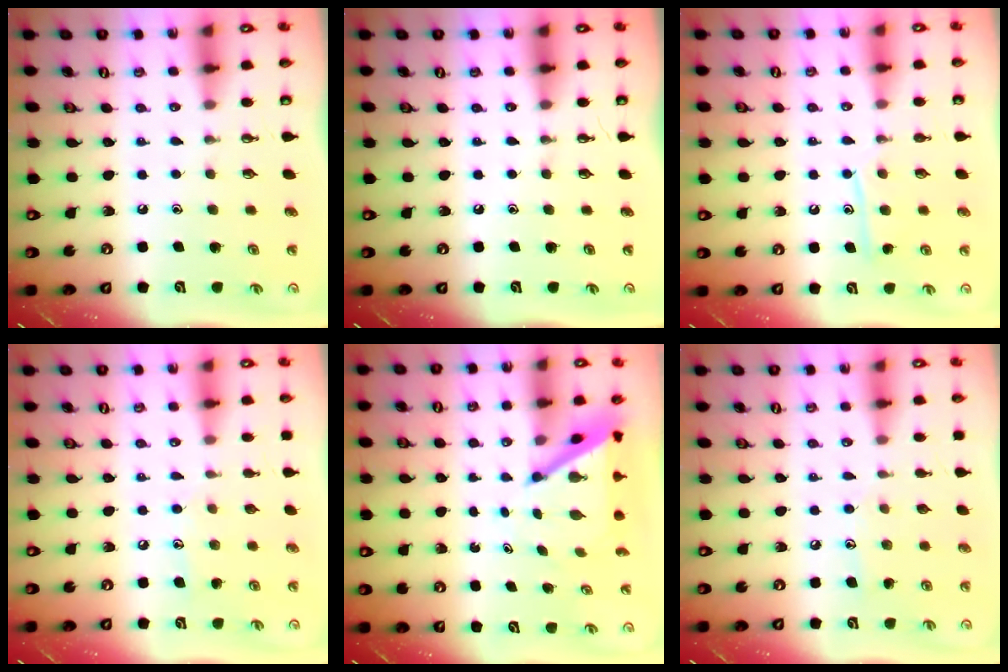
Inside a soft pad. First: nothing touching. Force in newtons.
{"total": 0.0}
{"total": 9.9, "press": 9.9, "slide": 0.8}
{"total": 6.3, "press": 6.3, "slide": 0.5}
{"total": 5.1, "press": 5.1, "slide": 0.4}
{"total": 6.3, "press": 6.3, "slide": 0.3}